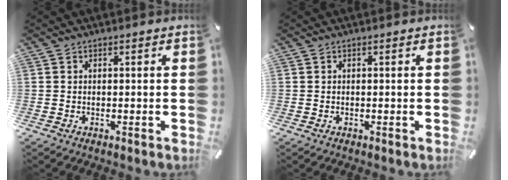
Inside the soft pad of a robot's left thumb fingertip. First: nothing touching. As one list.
[{"total": 0.0}]